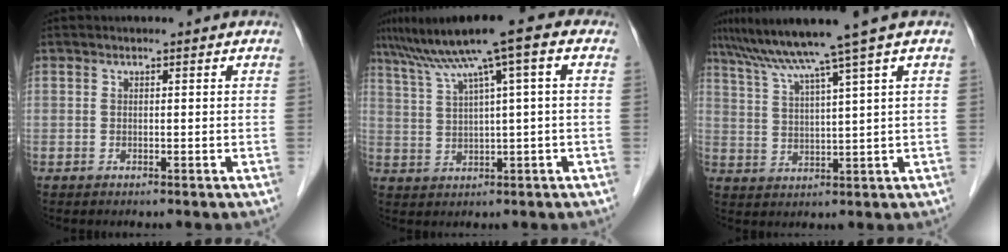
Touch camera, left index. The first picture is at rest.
{"total": 9.8, "force": [5.2, -0.2, 8.3], "torque": [-0.148, 0.039, 0.091]}
{"total": 9.8, "force": [7.2, -2.7, 6.1], "torque": [-0.102, 0.011, 0.123]}